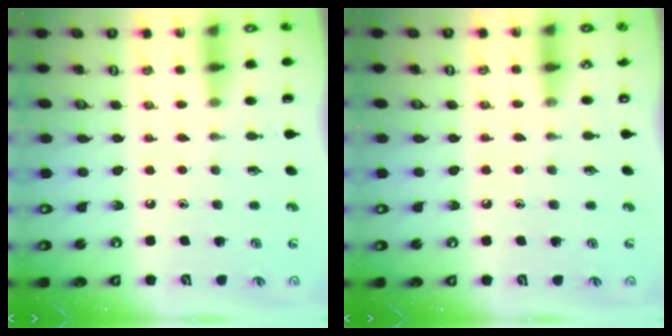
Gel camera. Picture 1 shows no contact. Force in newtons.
{"total": 4.8, "press": 4.8, "slide": 0.6}